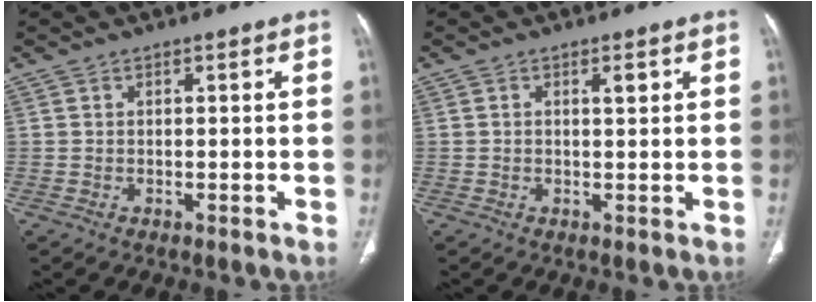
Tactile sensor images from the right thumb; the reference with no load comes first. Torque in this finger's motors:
{"motor_torque": [-0.02, 0.31, 0.45, 0.58, -0.02]}